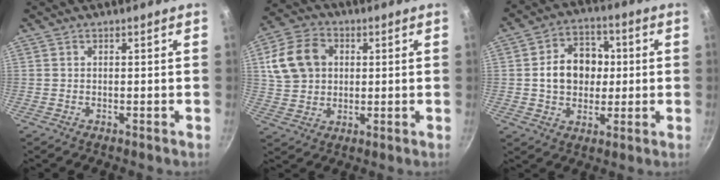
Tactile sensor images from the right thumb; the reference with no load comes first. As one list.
[{"total": 12.3, "force": [2.8, 9.6, 7.2], "torque": [-0.119, 0.012, 0.046]}, {"total": 11.9, "force": [0.7, 9.4, 7.3], "torque": [-0.082, 0.018, 0.004]}]